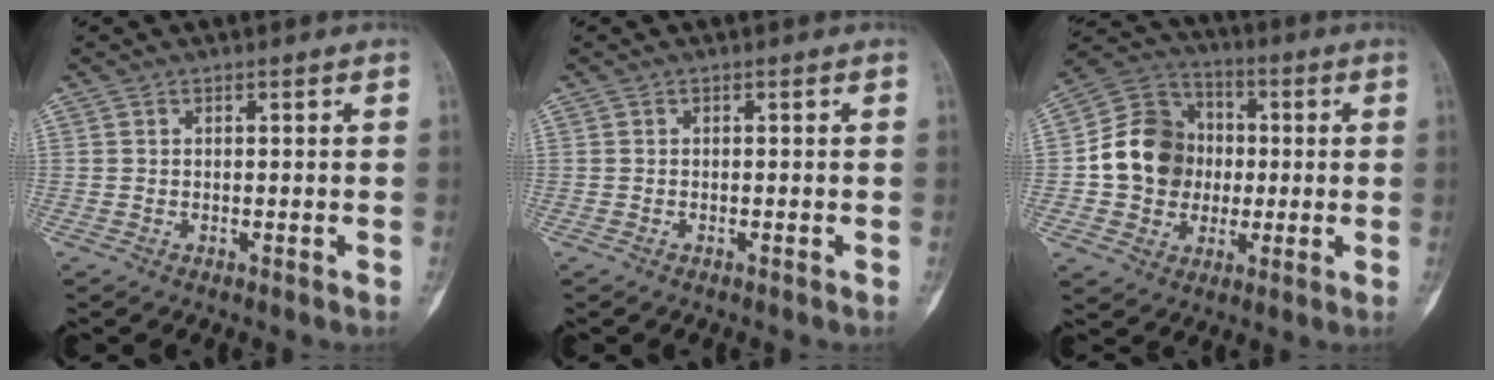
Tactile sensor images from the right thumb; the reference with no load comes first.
{"total": 0.0}
{"total": 13.9, "force": [-0.3, 12.2, 6.7], "torque": [-0.087, 0.025, -0.009]}